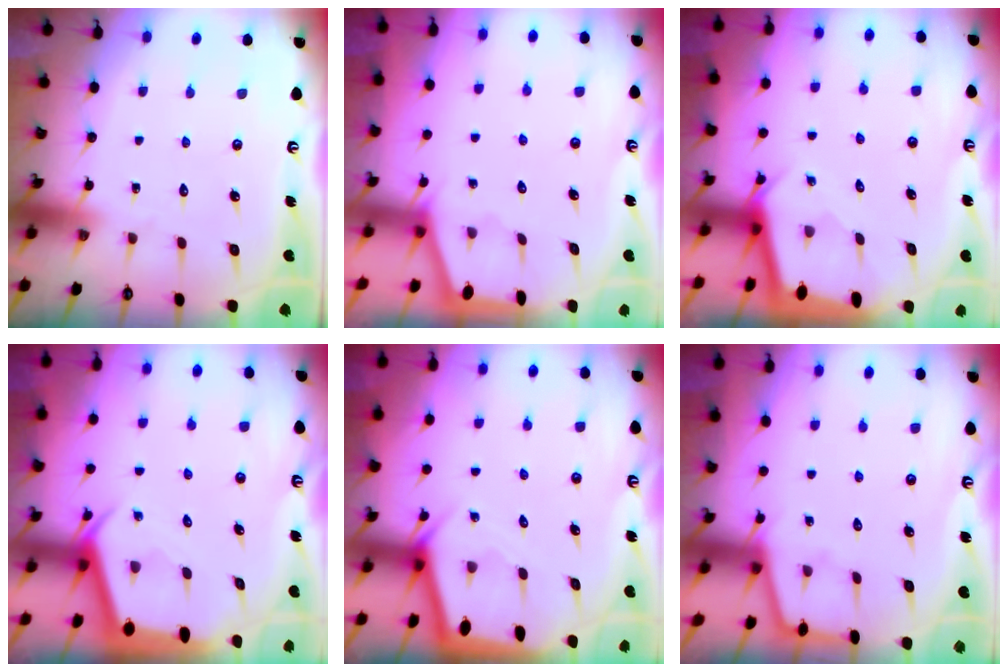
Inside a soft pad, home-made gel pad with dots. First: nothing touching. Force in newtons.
{"total": 1.2, "press": 1.2, "slide": 0.3}
{"total": 2.3, "press": 2.3, "slide": 0.2}
{"total": 2.8, "press": 2.8, "slide": 0.2}
{"total": 2.7, "press": 2.7, "slide": 0.3}
{"total": 2.3, "press": 2.3, "slide": 0.4}